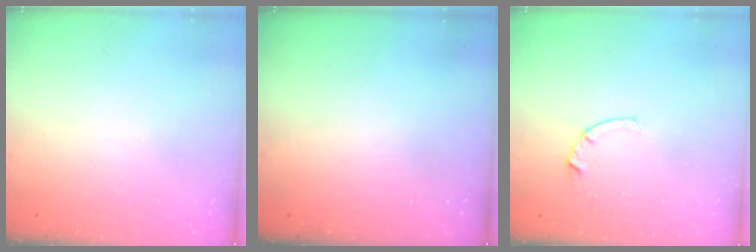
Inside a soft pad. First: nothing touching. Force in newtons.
{"total": 0.0}
{"total": 4.5, "press": 4.4, "slide": 0.5}